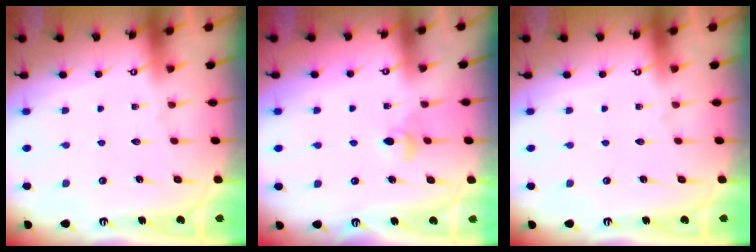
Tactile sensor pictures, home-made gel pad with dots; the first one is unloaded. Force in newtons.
{"total": 3.9, "press": 3.8, "slide": 0.7}
{"total": 0.0}